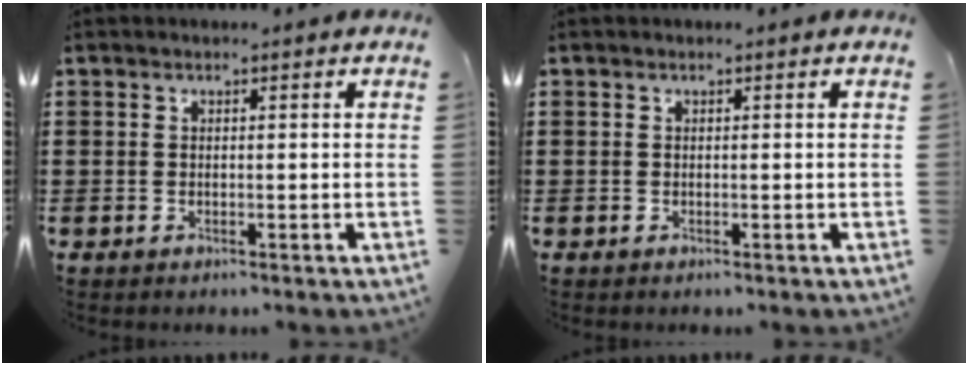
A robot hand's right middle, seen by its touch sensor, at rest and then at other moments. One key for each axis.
{"total": 0.0}